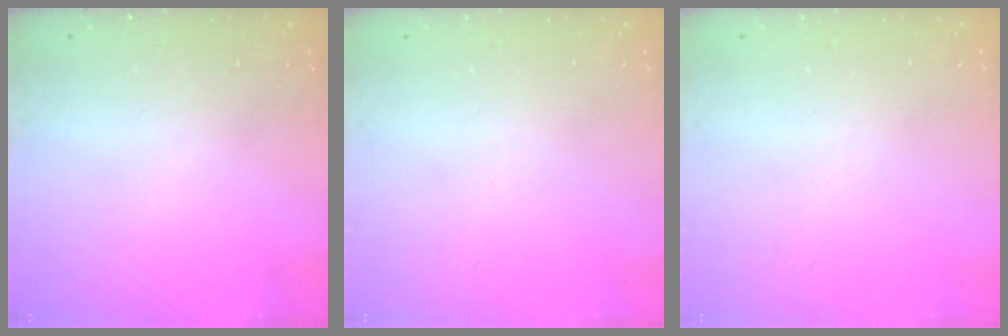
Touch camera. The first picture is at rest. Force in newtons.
{"total": 0.0}
{"total": 0.0}